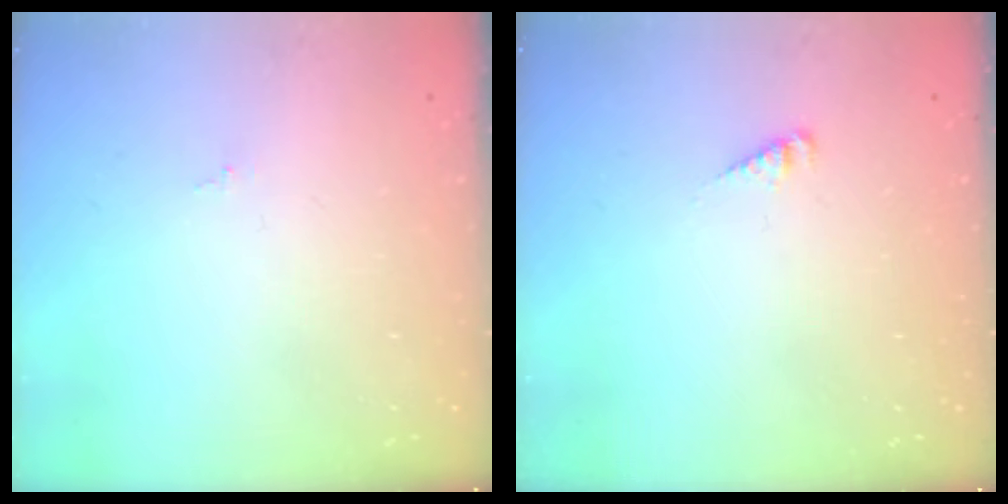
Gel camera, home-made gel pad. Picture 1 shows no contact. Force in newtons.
{"total": 2.9, "press": 2.9, "slide": 0.3}